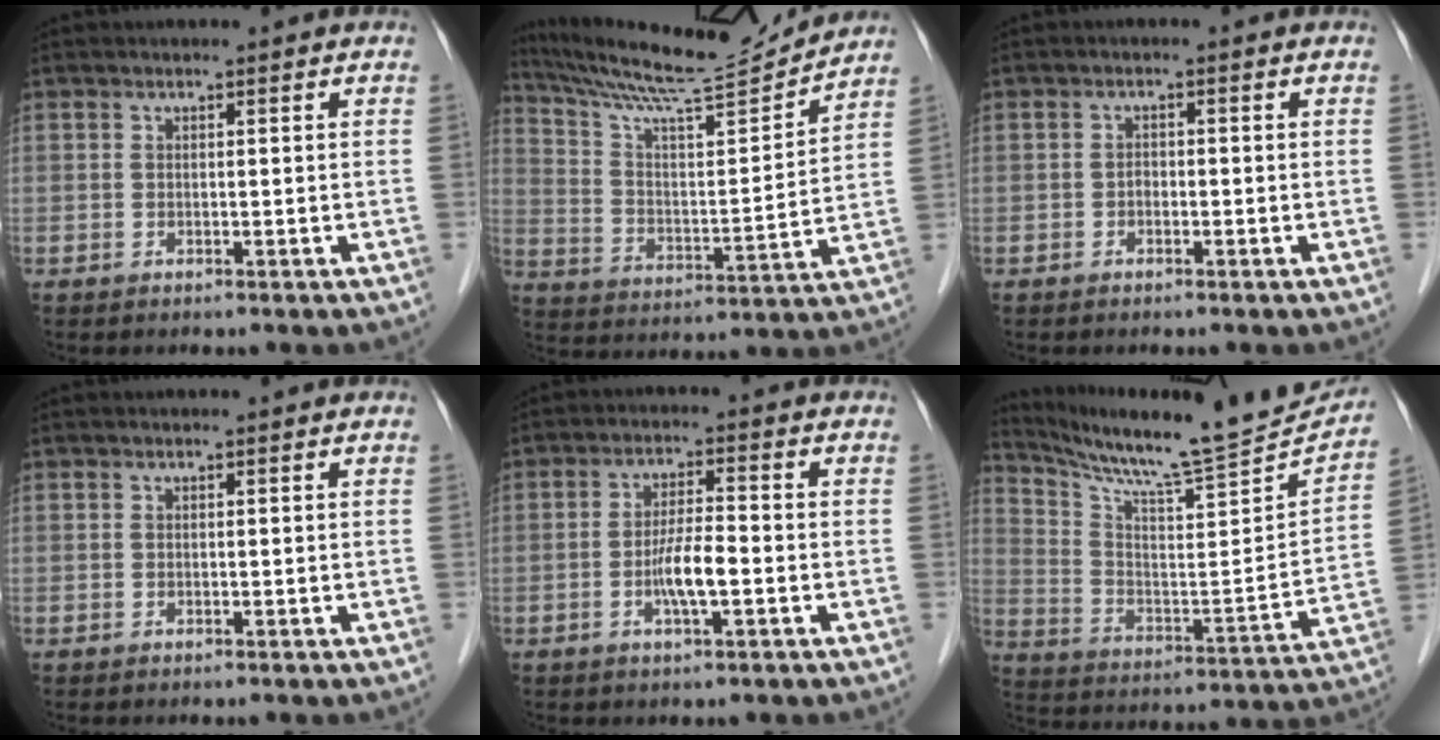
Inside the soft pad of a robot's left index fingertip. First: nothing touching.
{"total": 17.1, "force": [16.2, 0.1, 5.6], "torque": [-0.107, -0.014, 0.262]}
{"total": 1.0, "force": [-0.7, 0.6, 0.5], "torque": [-0.006, 0.001, -0.013]}
{"total": 0.0}
{"total": 5.3, "force": [-1.8, 0.8, 5.0], "torque": [-0.099, -0.002, -0.032]}
{"total": 20.9, "force": [19.5, 0.2, 7.6], "torque": [-0.136, -0.063, 0.291]}